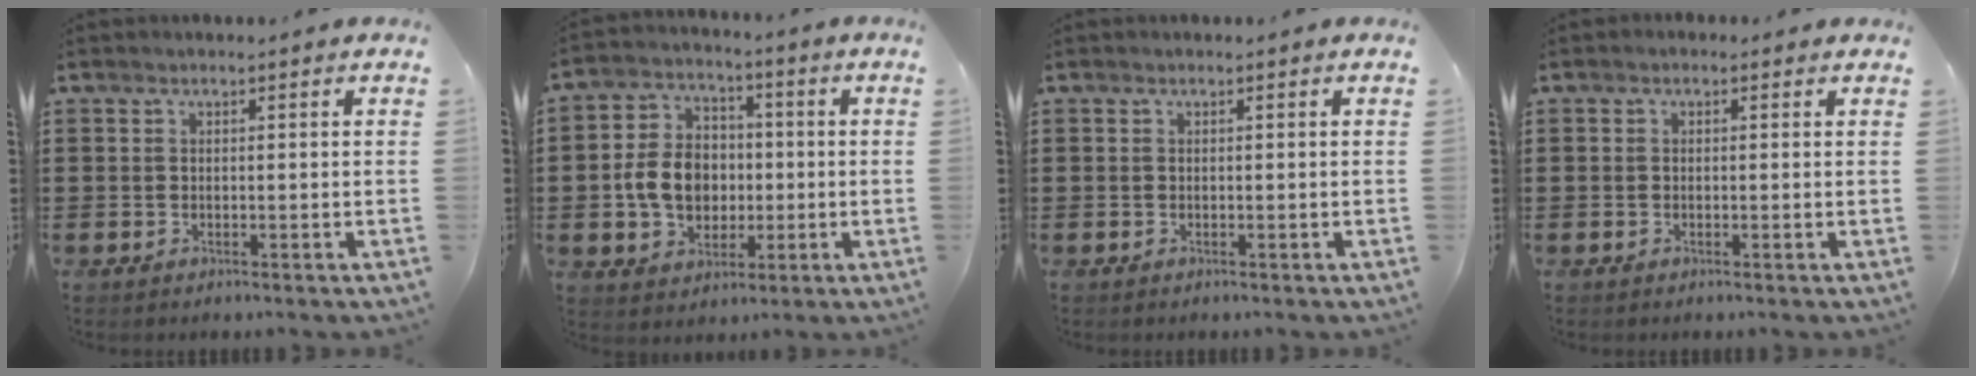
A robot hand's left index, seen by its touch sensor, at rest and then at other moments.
{"total": 8.6, "force": [-0.9, 7.1, 4.9], "torque": [-0.114, 0.014, -0.018]}
{"total": 0.0}
{"total": 0.6, "force": [-0.2, 0.5, 0.4], "torque": [-0.008, 0.002, -0.005]}